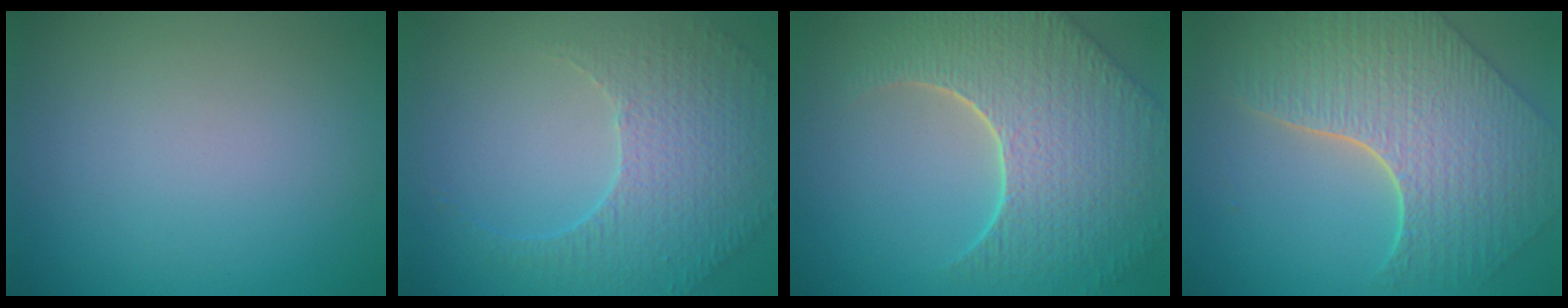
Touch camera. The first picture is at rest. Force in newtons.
{"total": 4.6, "press": 3.5, "slide": 2.9}
{"total": 9.0, "press": 6.4, "slide": 6.4}
{"total": 8.4, "press": 6.3, "slide": 5.6}